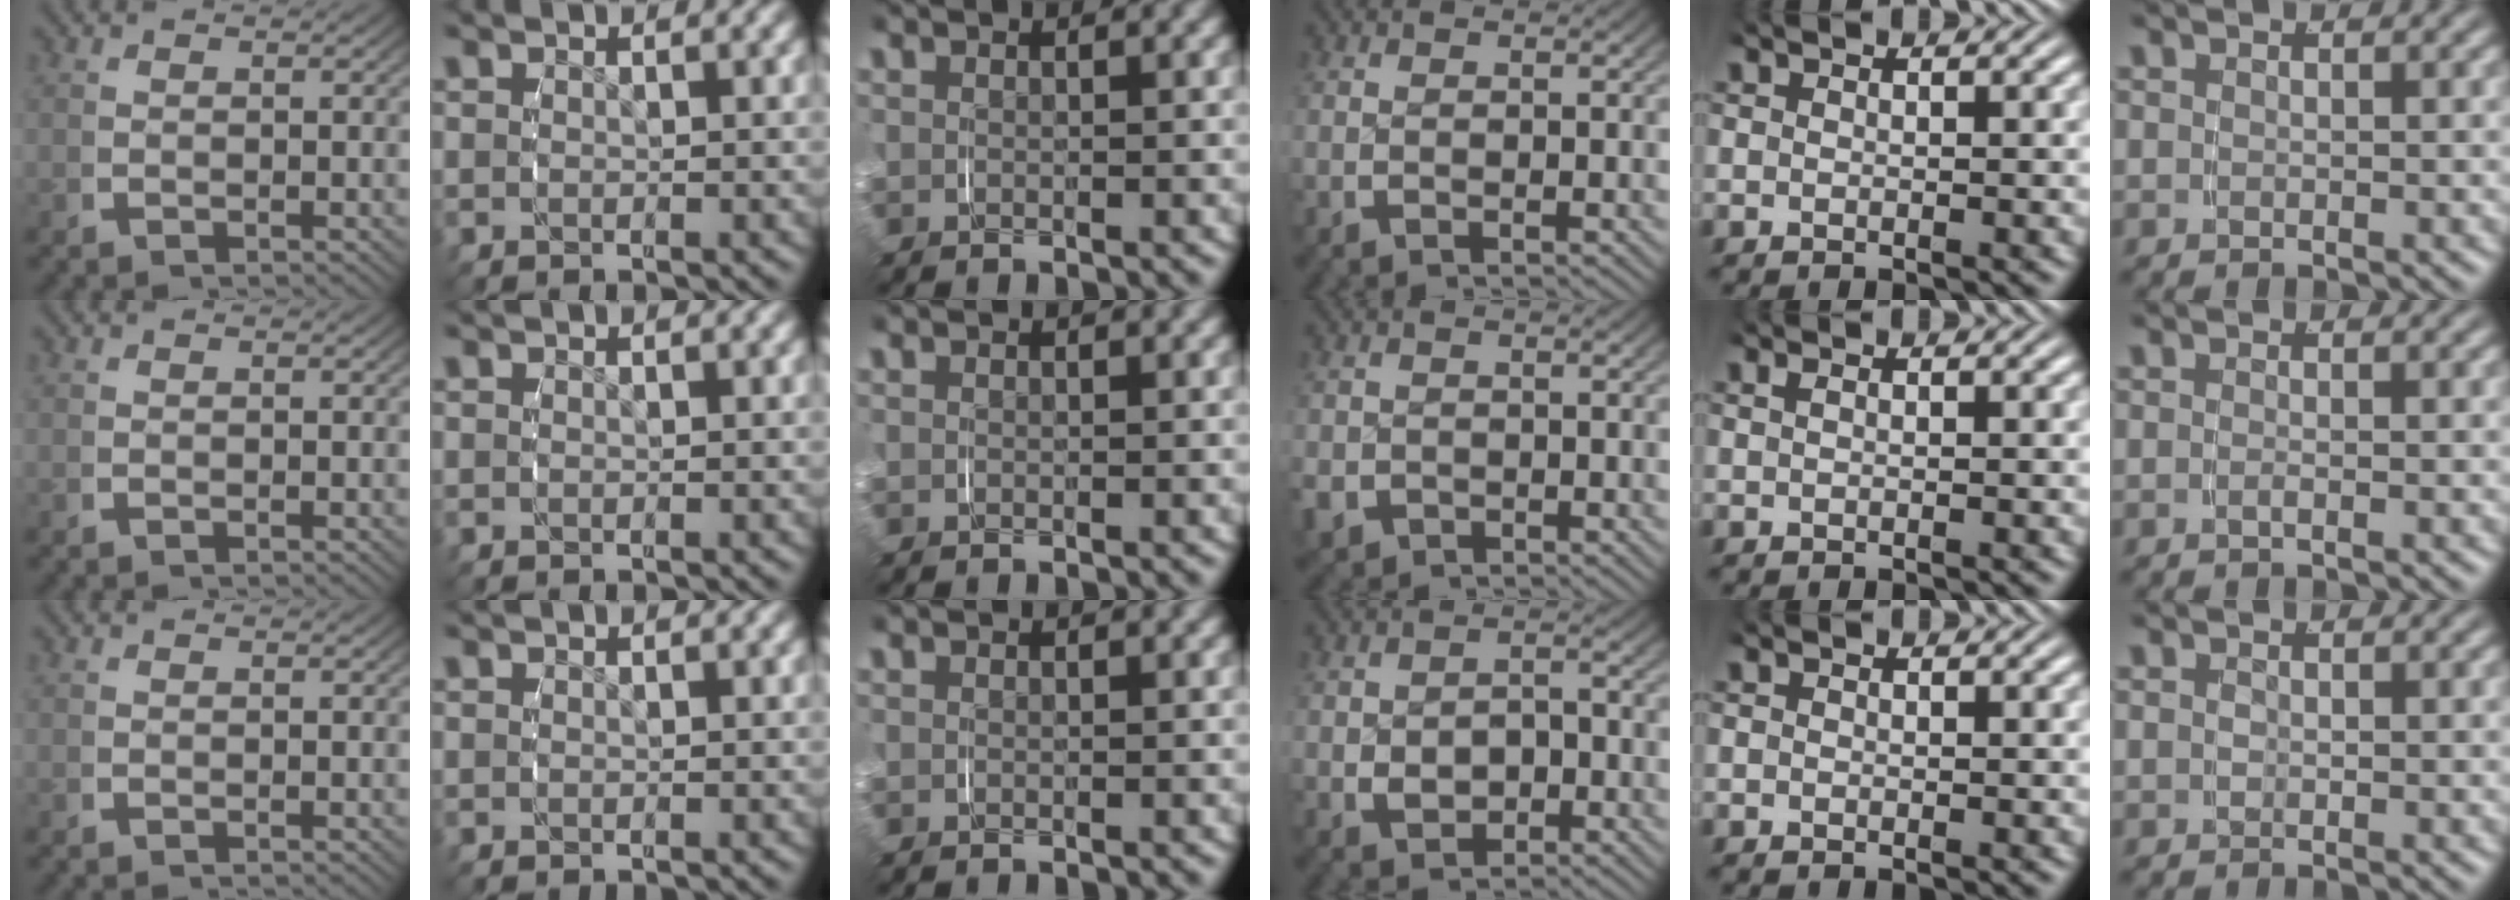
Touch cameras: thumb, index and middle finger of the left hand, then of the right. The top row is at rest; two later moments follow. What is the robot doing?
{"motion": "grasp_and_lifting", "object": "paper"}